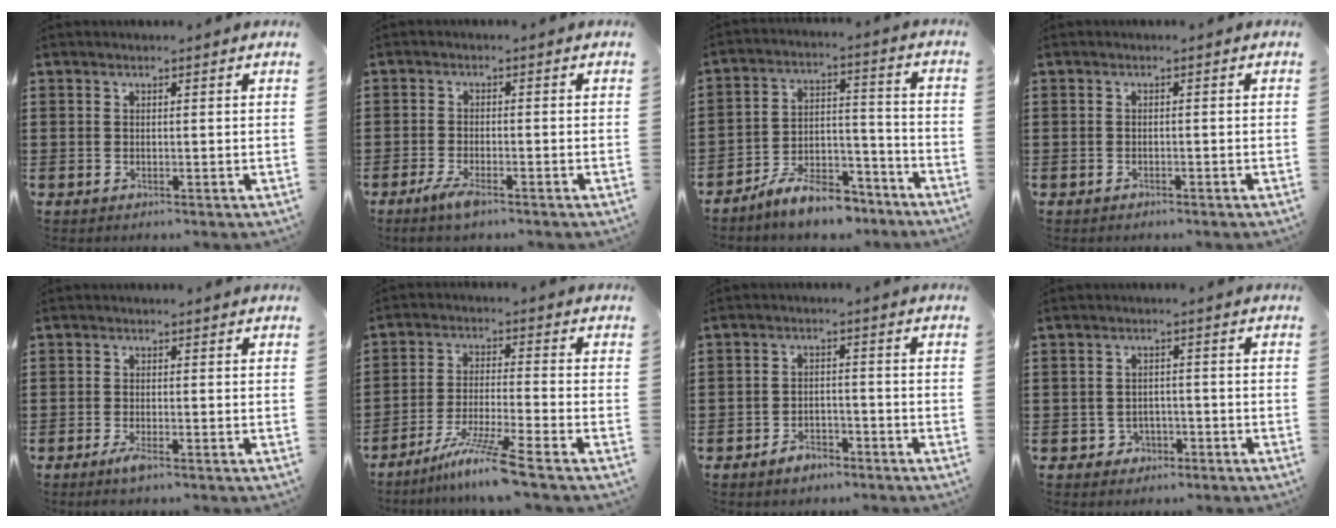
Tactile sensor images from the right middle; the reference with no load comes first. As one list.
[{"total": 3.5, "force": [-2.1, 0.7, 2.7], "torque": [-0.064, -0.007, -0.042]}, {"total": 8.7, "force": [-7.8, 2.3, 3.0], "torque": [-0.049, 0.030, -0.147]}, {"total": 0.7, "force": [-0.7, 0.2, 0.1], "torque": [-0.003, 0.000, -0.014]}, {"total": 2.4, "force": [-1.2, 0.4, 2.0], "torque": [-0.049, -0.010, -0.024]}, {"total": 7.9, "force": [-6.0, -0.5, 5.0], "torque": [-0.099, -0.016, -0.116]}, {"total": 3.0, "force": [-2.7, 1.2, 0.8], "torque": [-0.016, 0.007, -0.054]}, {"total": 2.1, "force": [-1.5, 1.4, 0.3], "torque": [-0.014, 0.001, -0.035]}]